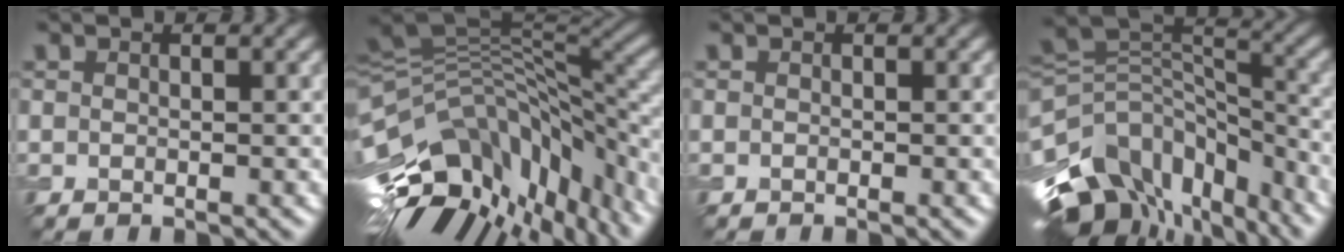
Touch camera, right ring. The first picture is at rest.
{"total": 15.1, "force": [-4.7, 7.5, 12.2], "torque": [-0.234, 0.021, -0.079]}
{"total": 0.0}
{"total": 13.5, "force": [-7.5, 8.3, 7.5], "torque": [-0.180, 0.011, -0.112]}